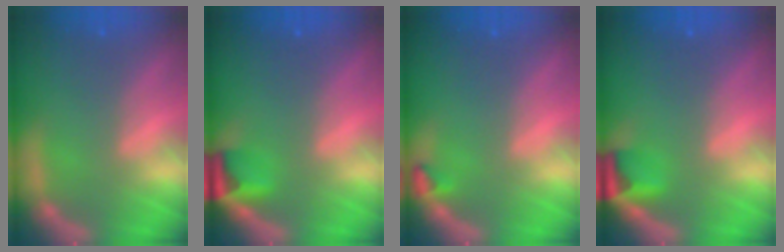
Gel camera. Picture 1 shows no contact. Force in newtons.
{"total": 2.9}
{"total": 0.9}
{"total": 2.9}